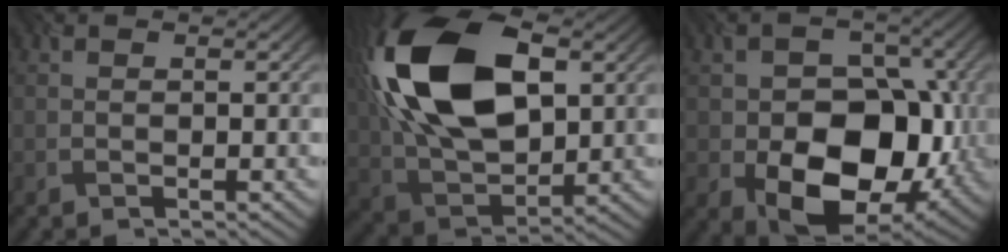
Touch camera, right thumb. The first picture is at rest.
{"total": 19.0, "force": [5.2, 11.1, 14.5], "torque": [-0.325, 0.022, 0.090]}
{"total": 13.8, "force": [-4.1, 9.4, 9.2], "torque": [-0.137, -0.028, -0.063]}